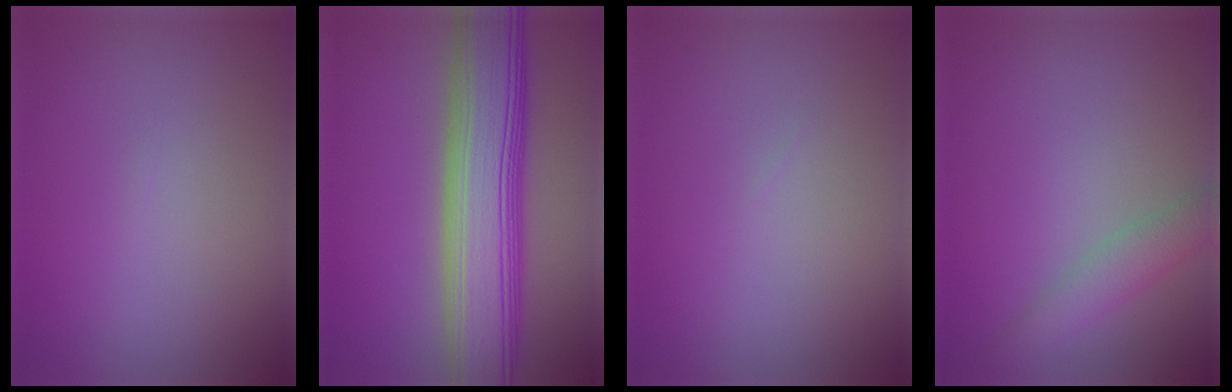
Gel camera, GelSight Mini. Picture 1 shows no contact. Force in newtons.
{"total": 11.0, "press": 11.0, "slide": 0.6}
{"total": 0.0}
{"total": 2.5, "press": 2.5, "slide": 0.1}